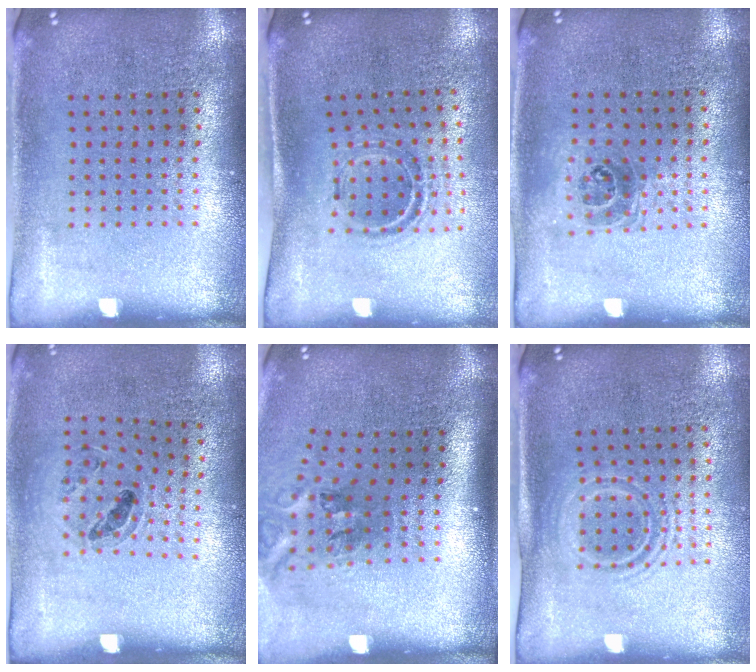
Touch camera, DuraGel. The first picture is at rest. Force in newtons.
{"total": 0.9, "press": 0.9, "slide": 0.3}
{"total": 1.1, "press": 0.9, "slide": 0.5}
{"total": 0.9, "press": 0.8, "slide": 0.4}
{"total": 2.1, "press": 1.3, "slide": 1.7}
{"total": 1.5, "press": 1.2, "slide": 1.0}